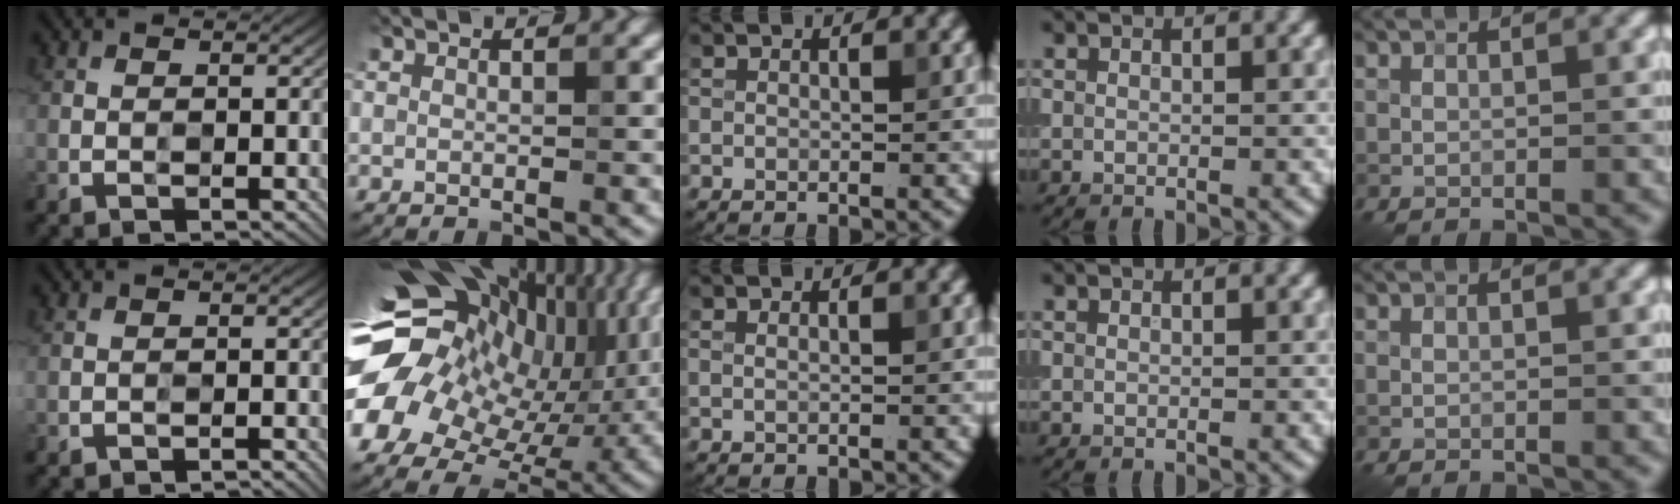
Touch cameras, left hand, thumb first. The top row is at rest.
{"thumb": {"total": 1.5, "force": [-1.4, -0.4, -0.4], "torque": [0.010, 0.002, -0.028]}, "index": {"total": 18.3, "force": [2.7, 12.5, 13.2], "torque": [-0.263, 0.005, 0.066]}, "middle": {"total": 0.8, "force": [0.4, 0.4, 0.5], "torque": [-0.007, -0.004, -0.003]}}